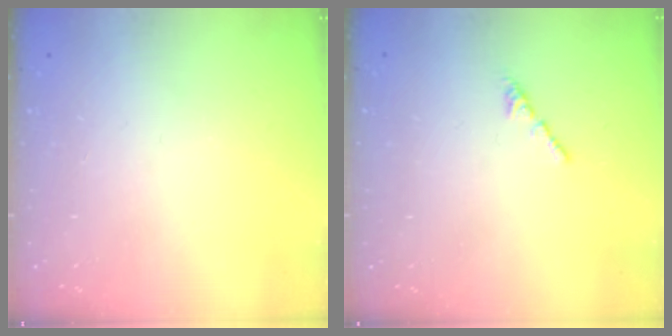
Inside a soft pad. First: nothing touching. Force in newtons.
{"total": 0.8, "press": 0.7, "slide": 0.5}